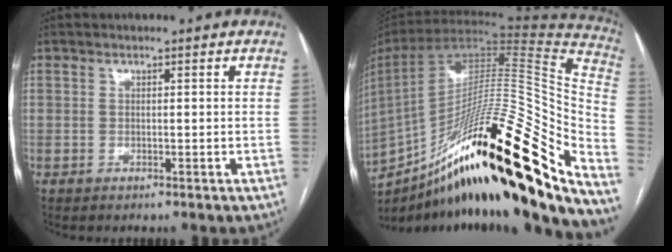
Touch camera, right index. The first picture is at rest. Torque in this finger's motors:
{"motor_torque": [1.16, -0.98, 1.05, 0.21]}